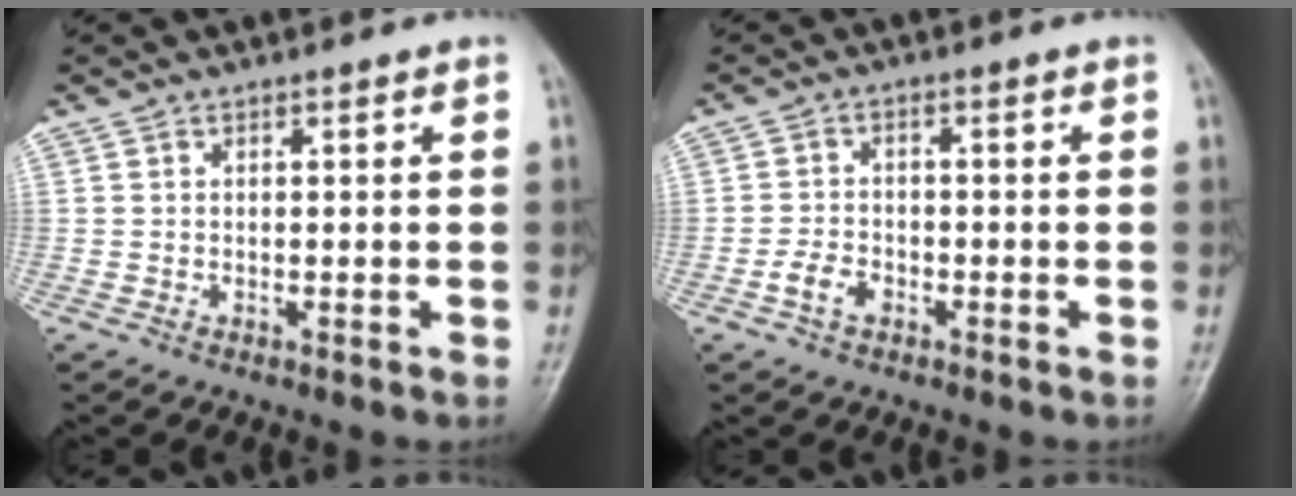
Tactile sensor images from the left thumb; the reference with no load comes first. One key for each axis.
{"total": 3.8, "fx": -1.9, "fy": 2.5, "fz": 2.1, "tx": -0.036, "ty": 0.014, "tz": -0.036}